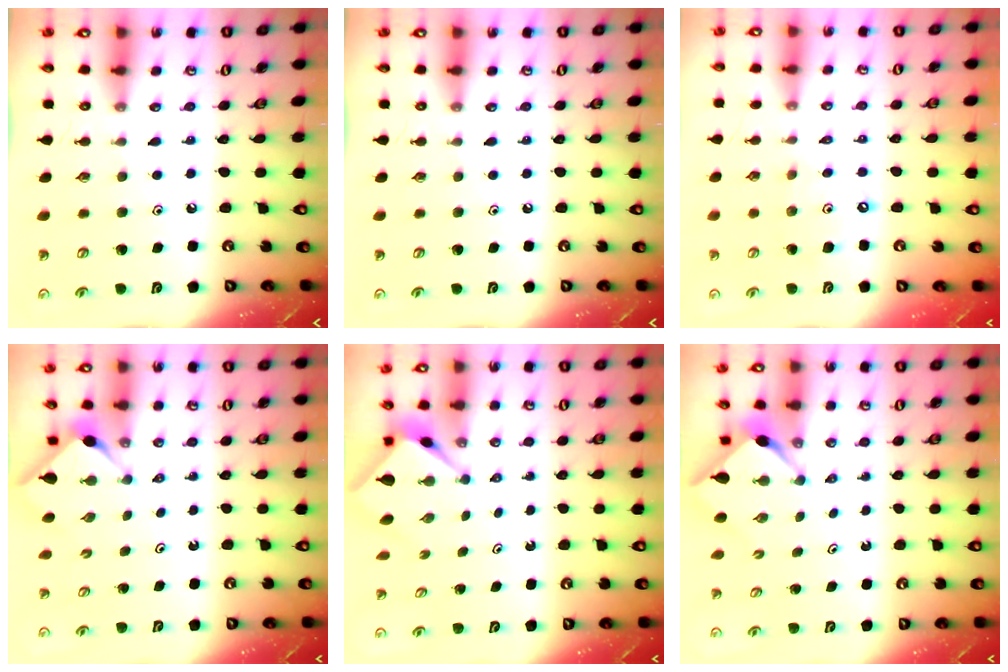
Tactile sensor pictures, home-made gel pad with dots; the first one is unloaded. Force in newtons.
{"total": 0.0}
{"total": 6.2, "press": 6.2, "slide": 0.7}
{"total": 2.9, "press": 2.8, "slide": 0.4}
{"total": 2.6, "press": 2.6, "slide": 0.1}
{"total": 2.4, "press": 2.4, "slide": 0.1}